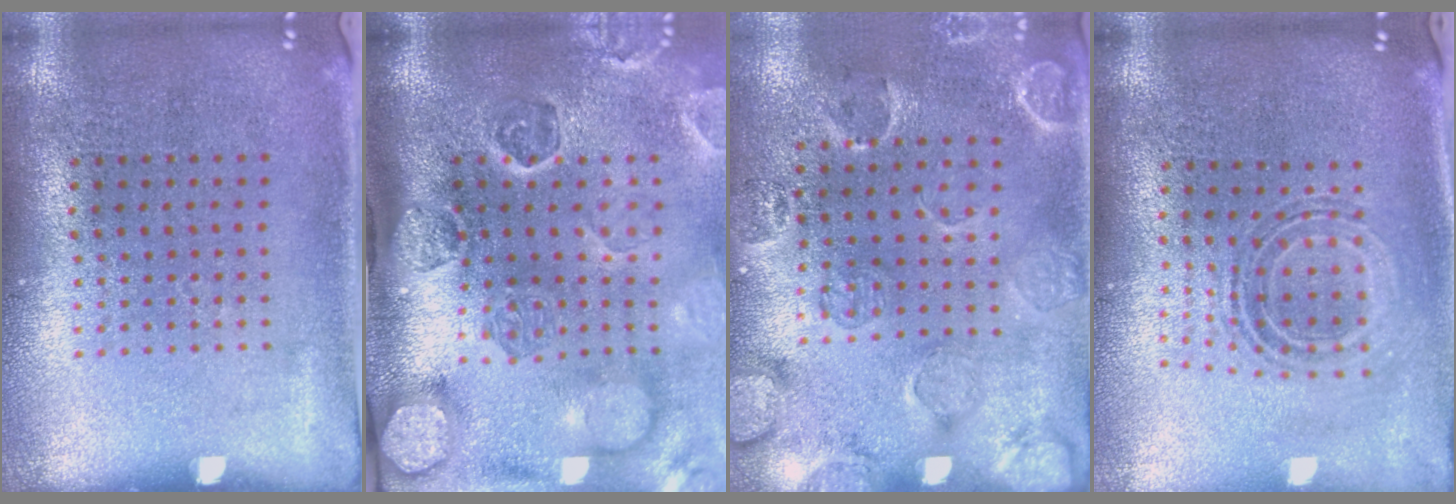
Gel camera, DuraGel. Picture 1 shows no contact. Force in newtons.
{"total": 4.7, "press": 3.5, "slide": 3.2}
{"total": 2.7, "press": 1.8, "slide": 2.0}
{"total": 0.7, "press": 0.7, "slide": 0.3}